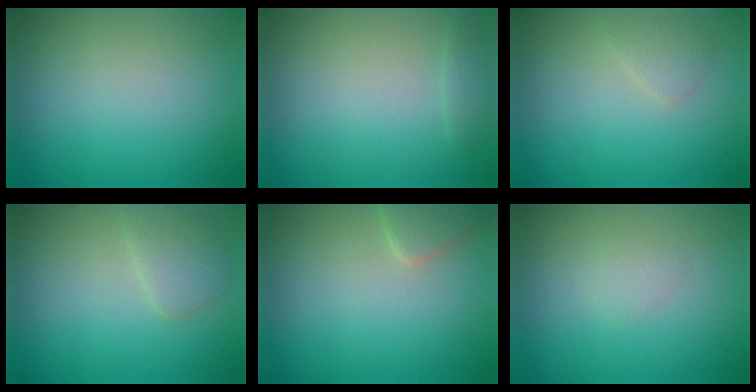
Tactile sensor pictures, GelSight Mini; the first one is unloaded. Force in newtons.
{"total": 1.0, "press": 1.0, "slide": 0.1}
{"total": 1.1, "press": 1.1, "slide": 0.0}
{"total": 1.9, "press": 1.9, "slide": 0.0}
{"total": 1.8, "press": 1.8, "slide": 0.1}
{"total": 0.7, "press": 0.7, "slide": 0.0}